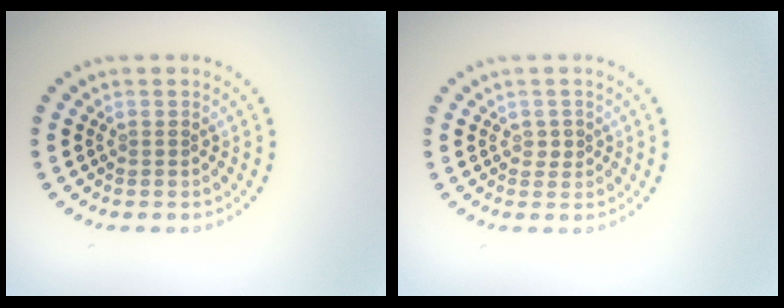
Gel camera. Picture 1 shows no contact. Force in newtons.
{"total": 0.8, "press": 0.8, "slide": 0.2}